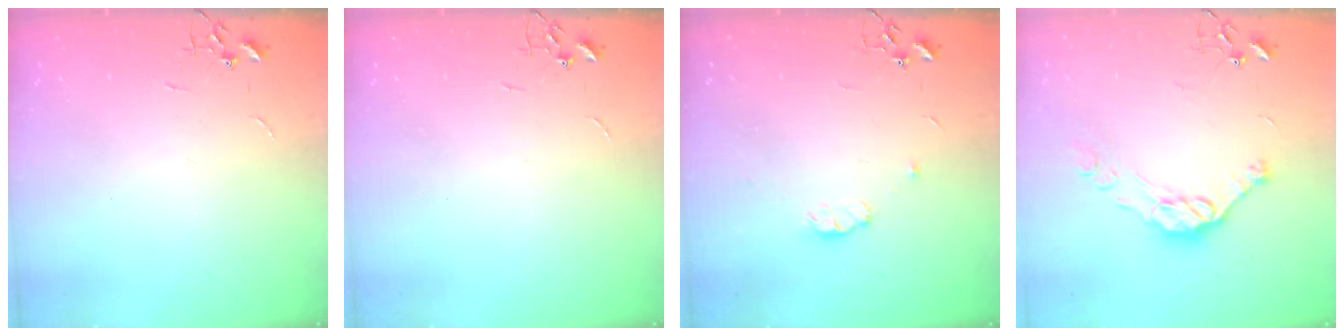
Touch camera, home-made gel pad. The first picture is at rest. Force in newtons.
{"total": 0.0}
{"total": 5.3, "press": 5.1, "slide": 1.3}
{"total": 11.1, "press": 11.1, "slide": 0.8}